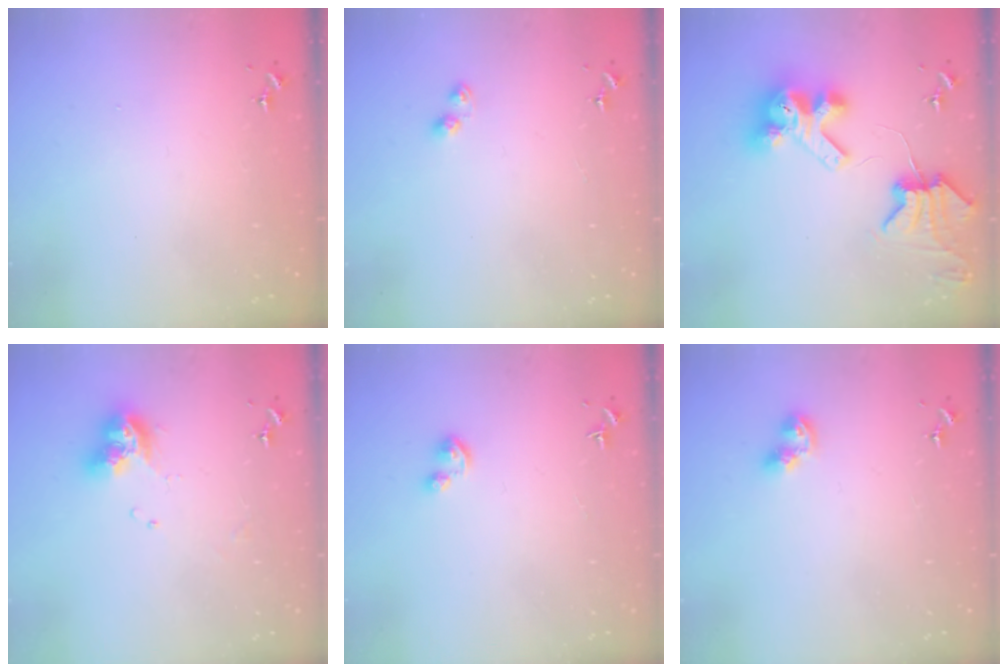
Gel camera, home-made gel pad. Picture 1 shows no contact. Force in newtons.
{"total": 3.0, "press": 3.0, "slide": 0.3}
{"total": 12.1, "press": 11.9, "slide": 1.7}
{"total": 11.2, "press": 11.1, "slide": 1.1}
{"total": 3.6, "press": 3.5, "slide": 0.5}
{"total": 7.9, "press": 7.9, "slide": 0.7}